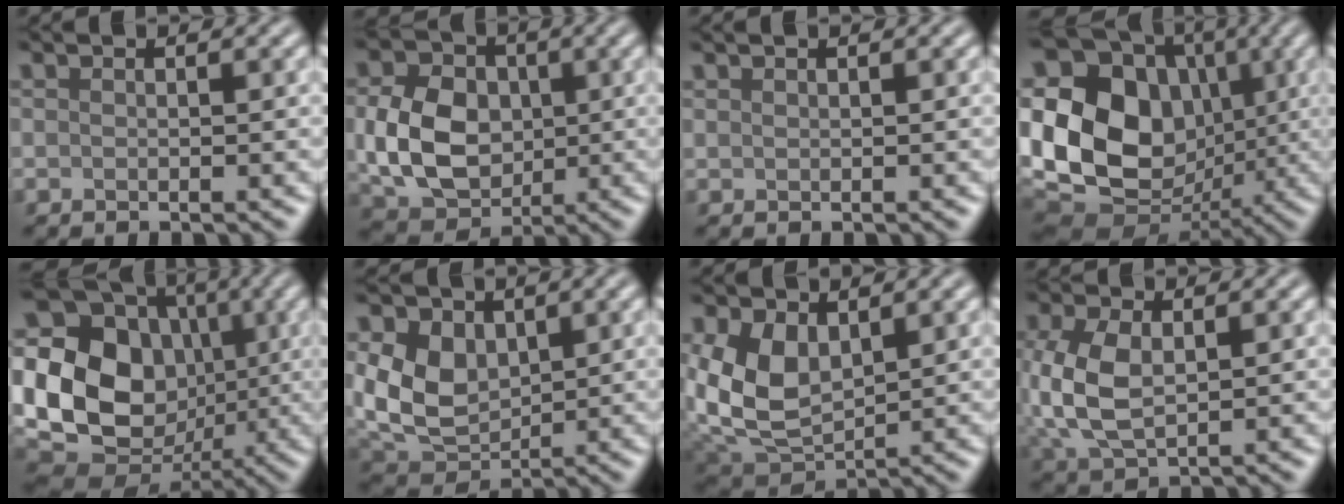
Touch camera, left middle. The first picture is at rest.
{"total": 7.7, "force": [0.0, 5.9, 5.0], "torque": [-0.115, 0.000, 0.001]}
{"total": 0.0}
{"total": 19.2, "force": [1.9, 16.2, 10.2], "torque": [-0.224, 0.024, 0.020]}
{"total": 22.2, "force": [1.7, 19.5, 10.5], "torque": [-0.244, 0.043, -0.012]}
{"total": 7.5, "force": [1.4, 5.4, 5.1], "torque": [-0.131, -0.001, 0.022]}
{"total": 7.7, "force": [1.5, 5.1, 5.5], "torque": [-0.153, -0.013, 0.041]}
{"total": 6.5, "force": [0.3, 4.0, 5.1], "torque": [-0.139, 0.001, 0.011]}